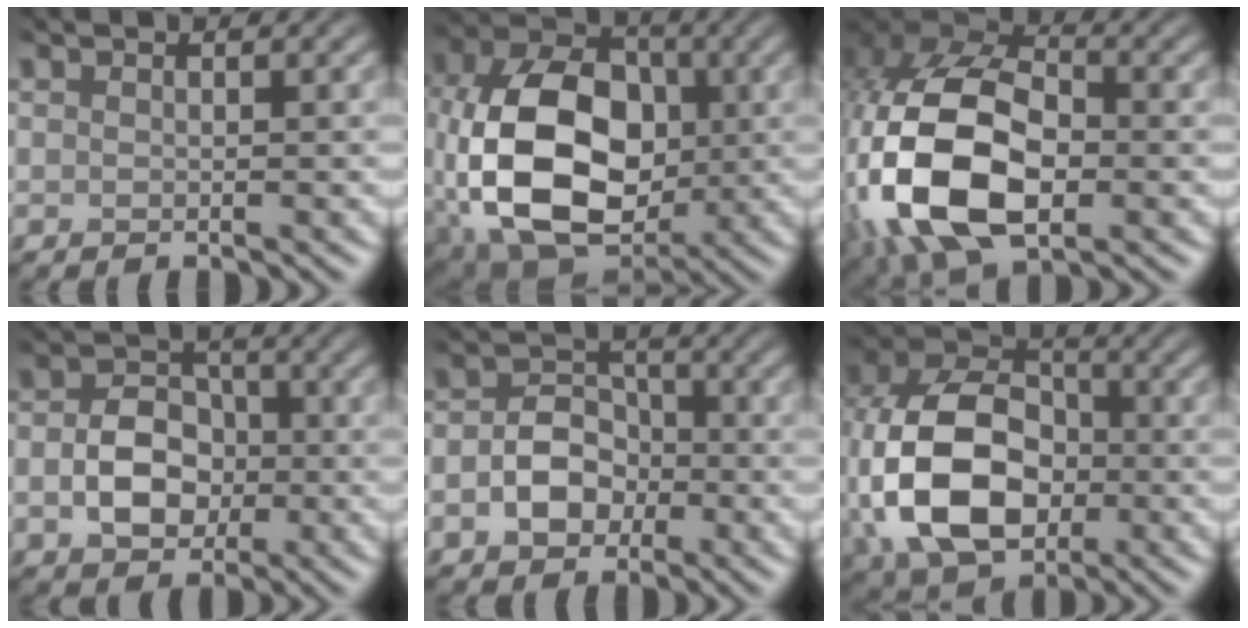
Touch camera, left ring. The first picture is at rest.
{"total": 13.4, "force": [-2.7, 9.0, 9.5], "torque": [-0.200, -0.011, -0.050]}
{"total": 14.0, "force": [-4.6, 8.6, 10.0], "torque": [-0.231, -0.013, -0.090]}
{"total": 4.6, "force": [-2.0, 3.4, 2.4], "torque": [-0.042, -0.005, -0.034]}
{"total": 3.9, "force": [-2.2, 2.8, 1.7], "torque": [-0.025, -0.004, -0.039]}
{"total": 12.2, "force": [-2.7, 8.6, 8.2], "torque": [-0.187, -0.012, -0.052]}